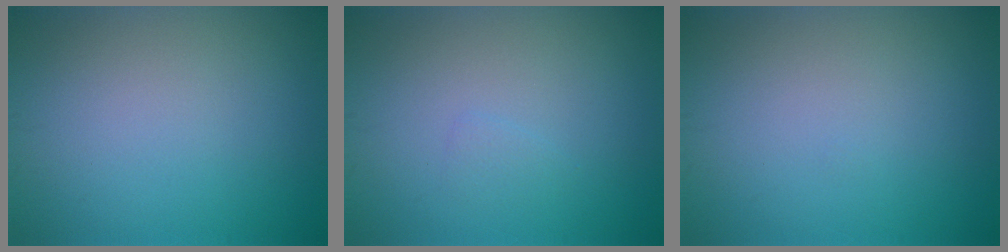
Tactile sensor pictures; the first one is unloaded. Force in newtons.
{"total": 0.6, "press": 0.6, "slide": 0.0}
{"total": 0.0}